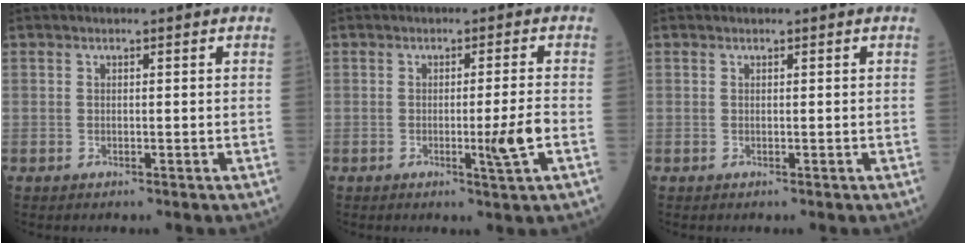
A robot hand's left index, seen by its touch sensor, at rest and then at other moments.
{"total": 4.5, "force": [-1.2, -0.9, 4.2], "torque": [-0.068, -0.010, -0.017]}
{"total": 0.0}